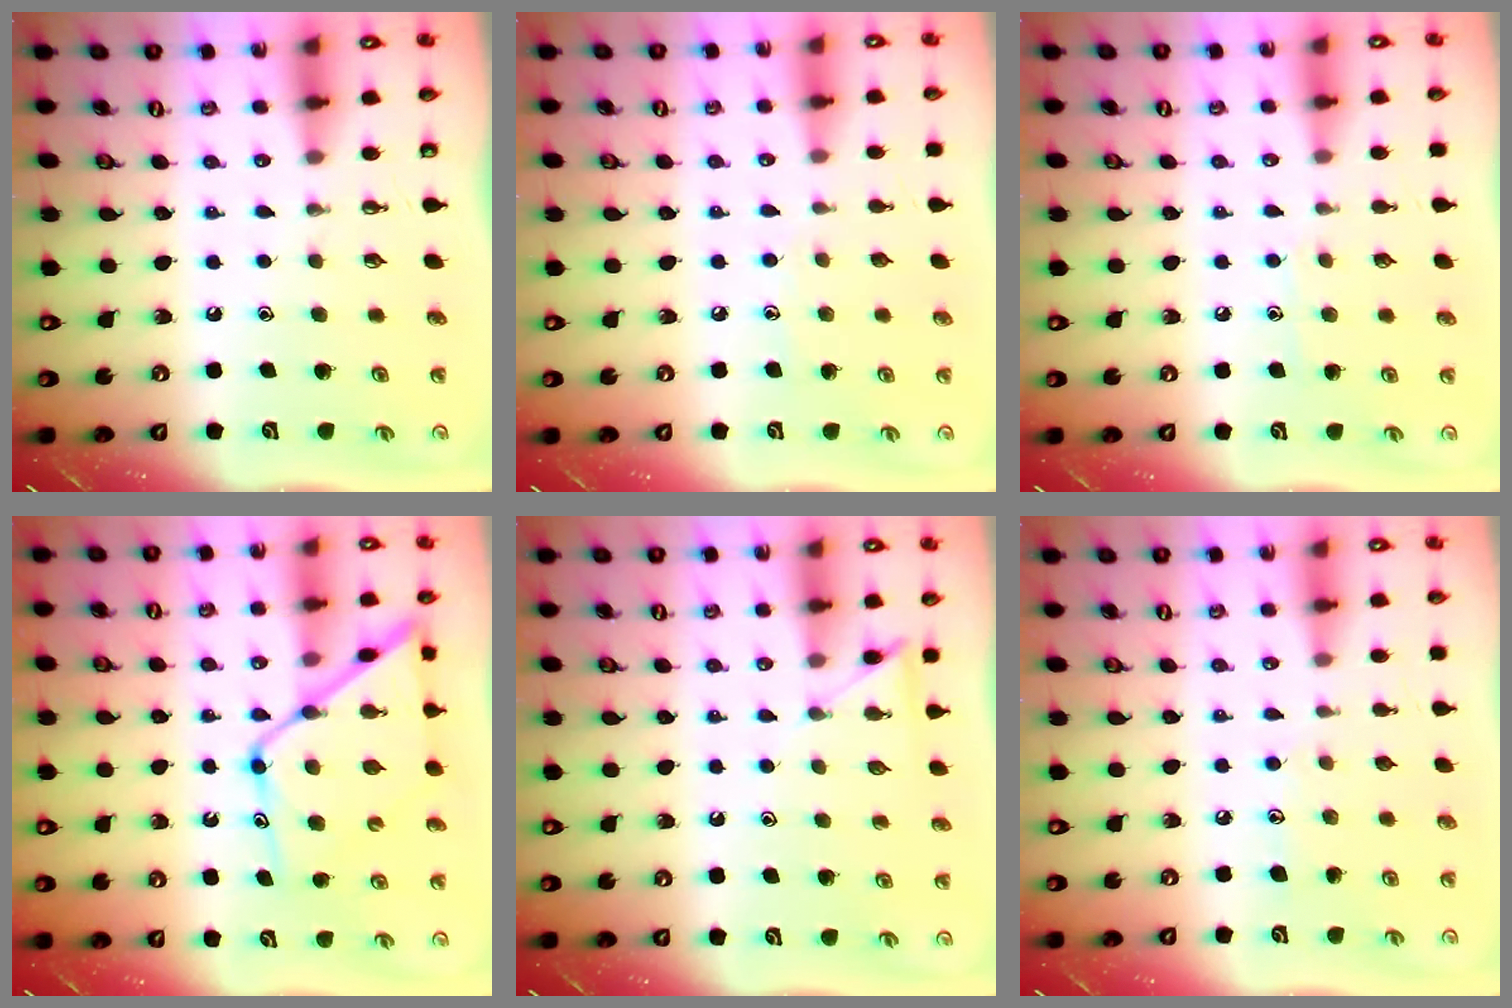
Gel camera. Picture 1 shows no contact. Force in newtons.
{"total": 4.5, "press": 4.5, "slide": 0.5}
{"total": 5.9, "press": 5.8, "slide": 0.7}
{"total": 15.5, "press": 15.4, "slide": 1.4}
{"total": 5.1, "press": 5.1, "slide": 0.7}
{"total": 5.8, "press": 5.8, "slide": 0.6}